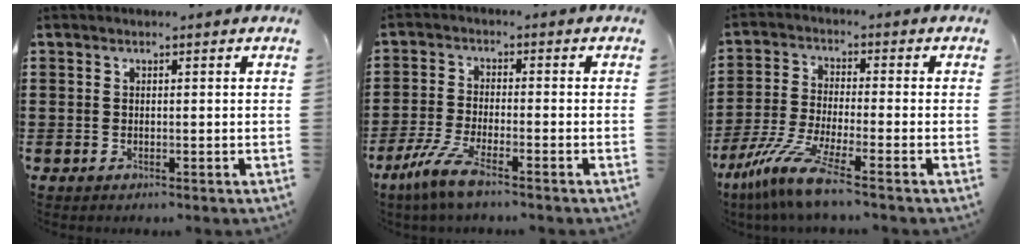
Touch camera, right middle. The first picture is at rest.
{"total": 6.0, "force": [-4.4, 0.5, 4.0], "torque": [-0.107, -0.021, -0.089]}
{"total": 8.4, "force": [-6.0, 0.4, 5.9], "torque": [-0.143, -0.021, -0.121]}